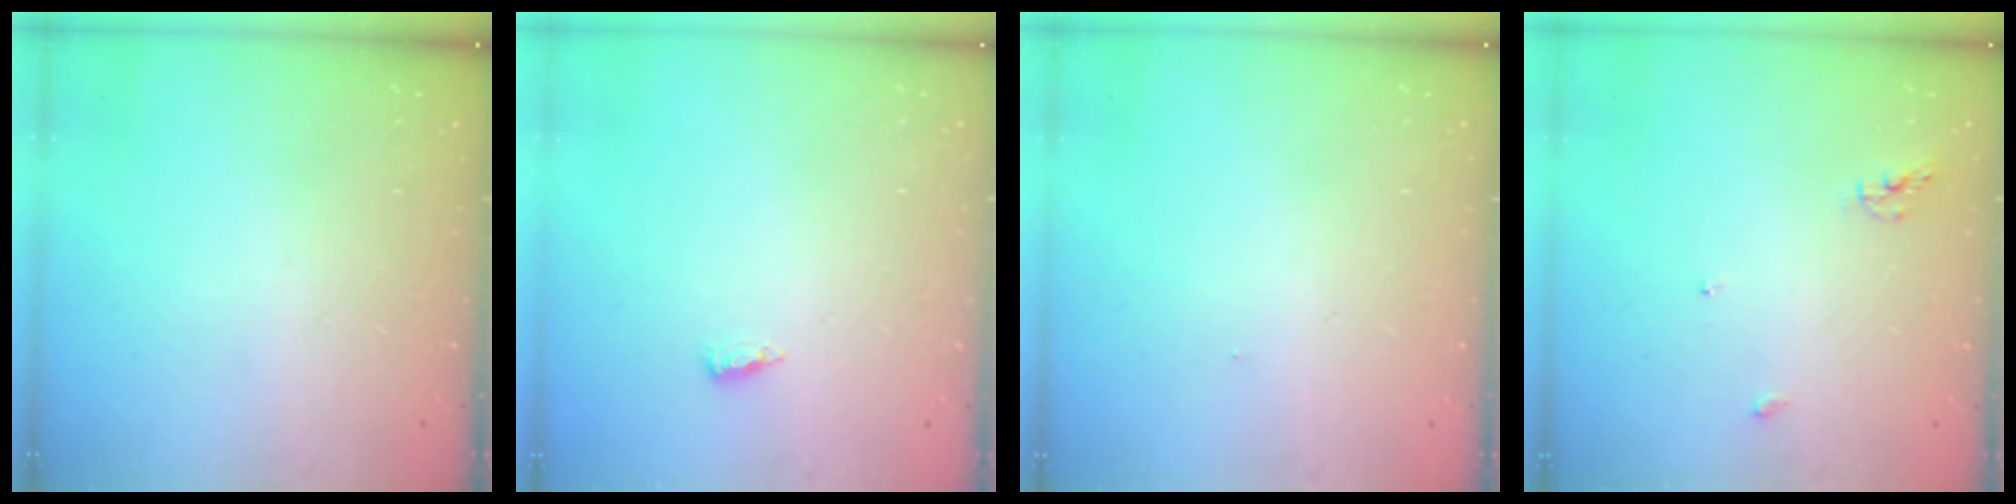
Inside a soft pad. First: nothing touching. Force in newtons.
{"total": 4.3, "press": 4.2, "slide": 0.9}
{"total": 5.3, "press": 0.3, "slide": 5.2}
{"total": 5.4, "press": 5.4, "slide": 0.0}